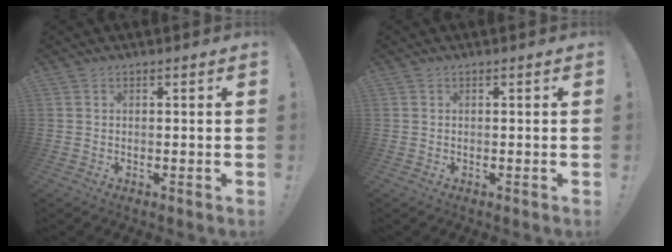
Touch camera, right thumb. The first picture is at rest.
{"total": 0.0}